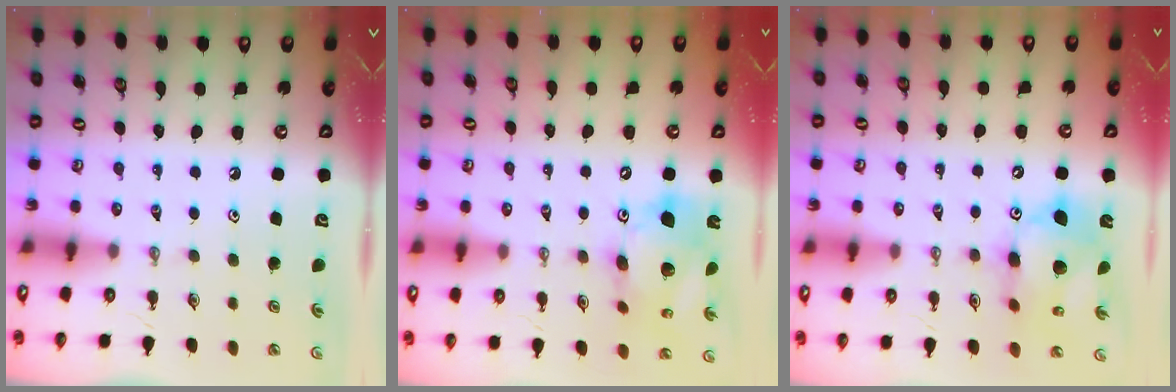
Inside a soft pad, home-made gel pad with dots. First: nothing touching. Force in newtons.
{"total": 17.1, "press": 16.9, "slide": 2.2}
{"total": 13.4, "press": 13.4, "slide": 1.3}